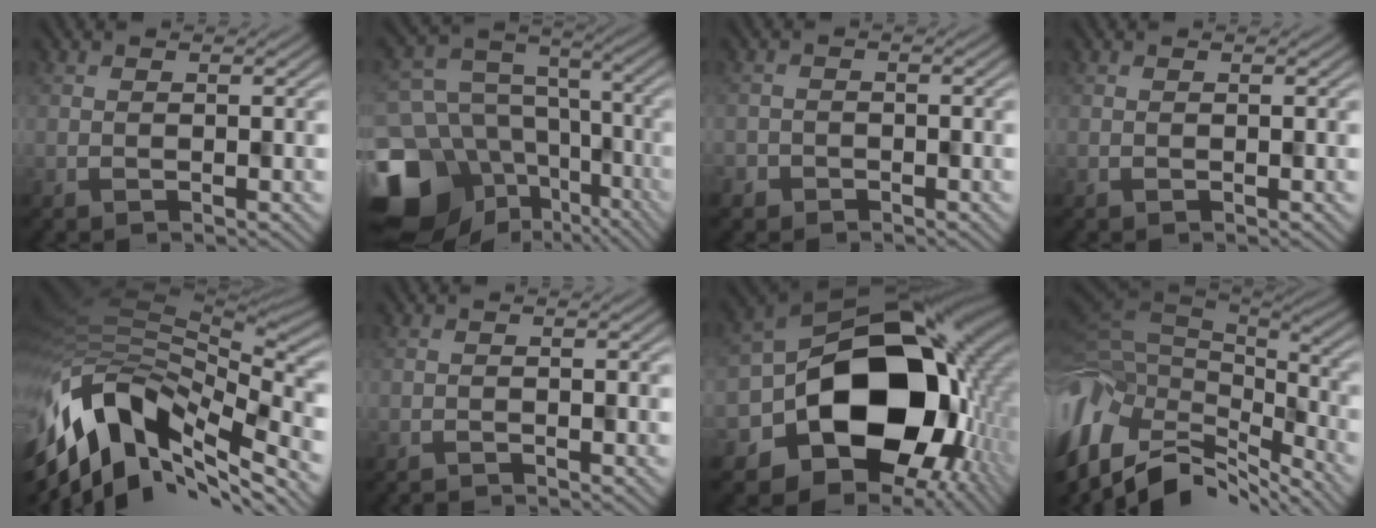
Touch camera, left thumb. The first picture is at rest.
{"total": 17.2, "force": [-7.4, 13.5, 7.6], "torque": [-0.203, -0.037, -0.086]}
{"total": 1.6, "force": [-1.0, 0.9, -0.7], "torque": [0.017, -0.002, -0.017]}
{"total": 0.0}
{"total": 15.1, "force": [-7.0, 8.8, 10.1], "torque": [-0.231, -0.006, -0.133]}
{"total": 1.1, "force": [-1.1, 0.1, 0.0], "torque": [0.005, -0.001, -0.020]}
{"total": 18.9, "force": [-2.7, 14.5, 11.8], "torque": [-0.191, -0.044, -0.019]}
{"total": 12.9, "force": [-6.5, 6.9, 8.7], "torque": [-0.233, -0.015, -0.092]}